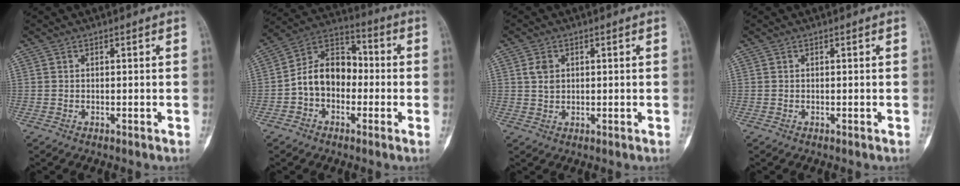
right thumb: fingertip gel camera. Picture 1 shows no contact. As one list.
[{"total": 11.6, "force": [-1.7, 8.4, 7.7], "torque": [-0.109, 0.043, -0.045]}, {"total": 3.0, "force": [0.7, 2.2, 1.9], "torque": [-0.028, -0.001, 0.016]}, {"total": 0.0}]